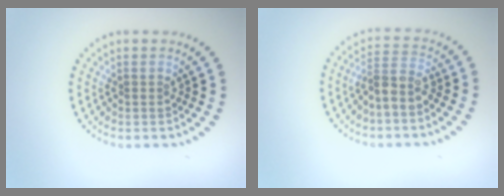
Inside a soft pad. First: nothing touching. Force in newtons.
{"total": 2.6, "press": 2.0, "slide": 1.6}